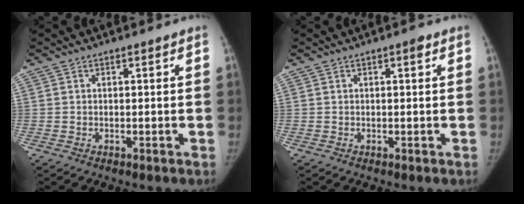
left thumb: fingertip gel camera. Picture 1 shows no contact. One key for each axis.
{"total": 0.9, "fx": 0.4, "fy": 0.3, "fz": 0.8, "tx": -0.010, "ty": 0.002, "tz": 0.003}